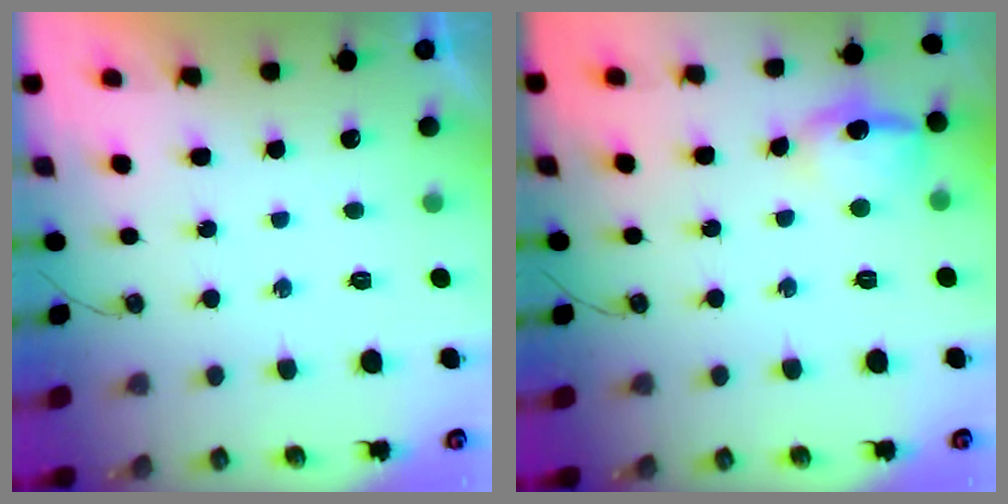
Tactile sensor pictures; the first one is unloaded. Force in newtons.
{"total": 12.0, "press": 12.0, "slide": 0.8}